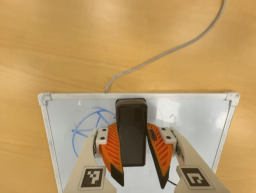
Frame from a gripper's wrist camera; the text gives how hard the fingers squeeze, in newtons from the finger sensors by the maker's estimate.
{"total": 10.6, "left": 12.1, "right": 9.1}